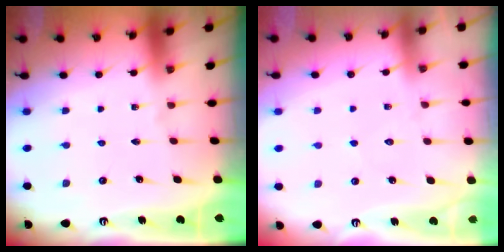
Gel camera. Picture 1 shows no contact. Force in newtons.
{"total": 4.6, "press": 4.6, "slide": 0.6}